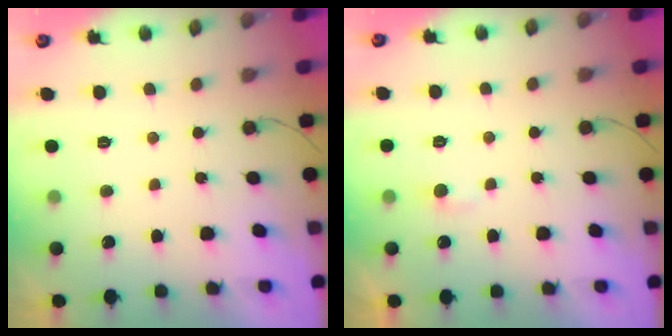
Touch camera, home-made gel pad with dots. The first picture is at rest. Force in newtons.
{"total": 2.7, "press": 2.7, "slide": 0.3}